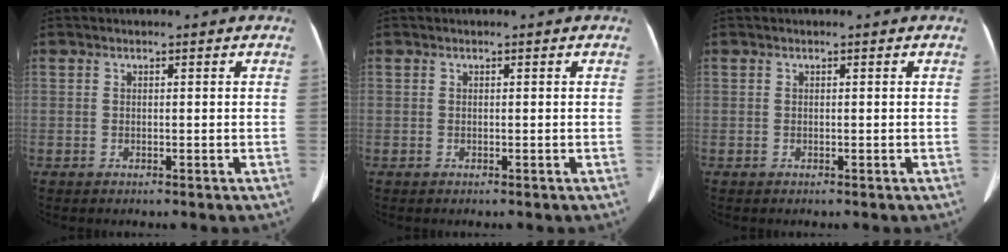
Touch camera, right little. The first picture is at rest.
{"total": 0.0}
{"total": 0.0}